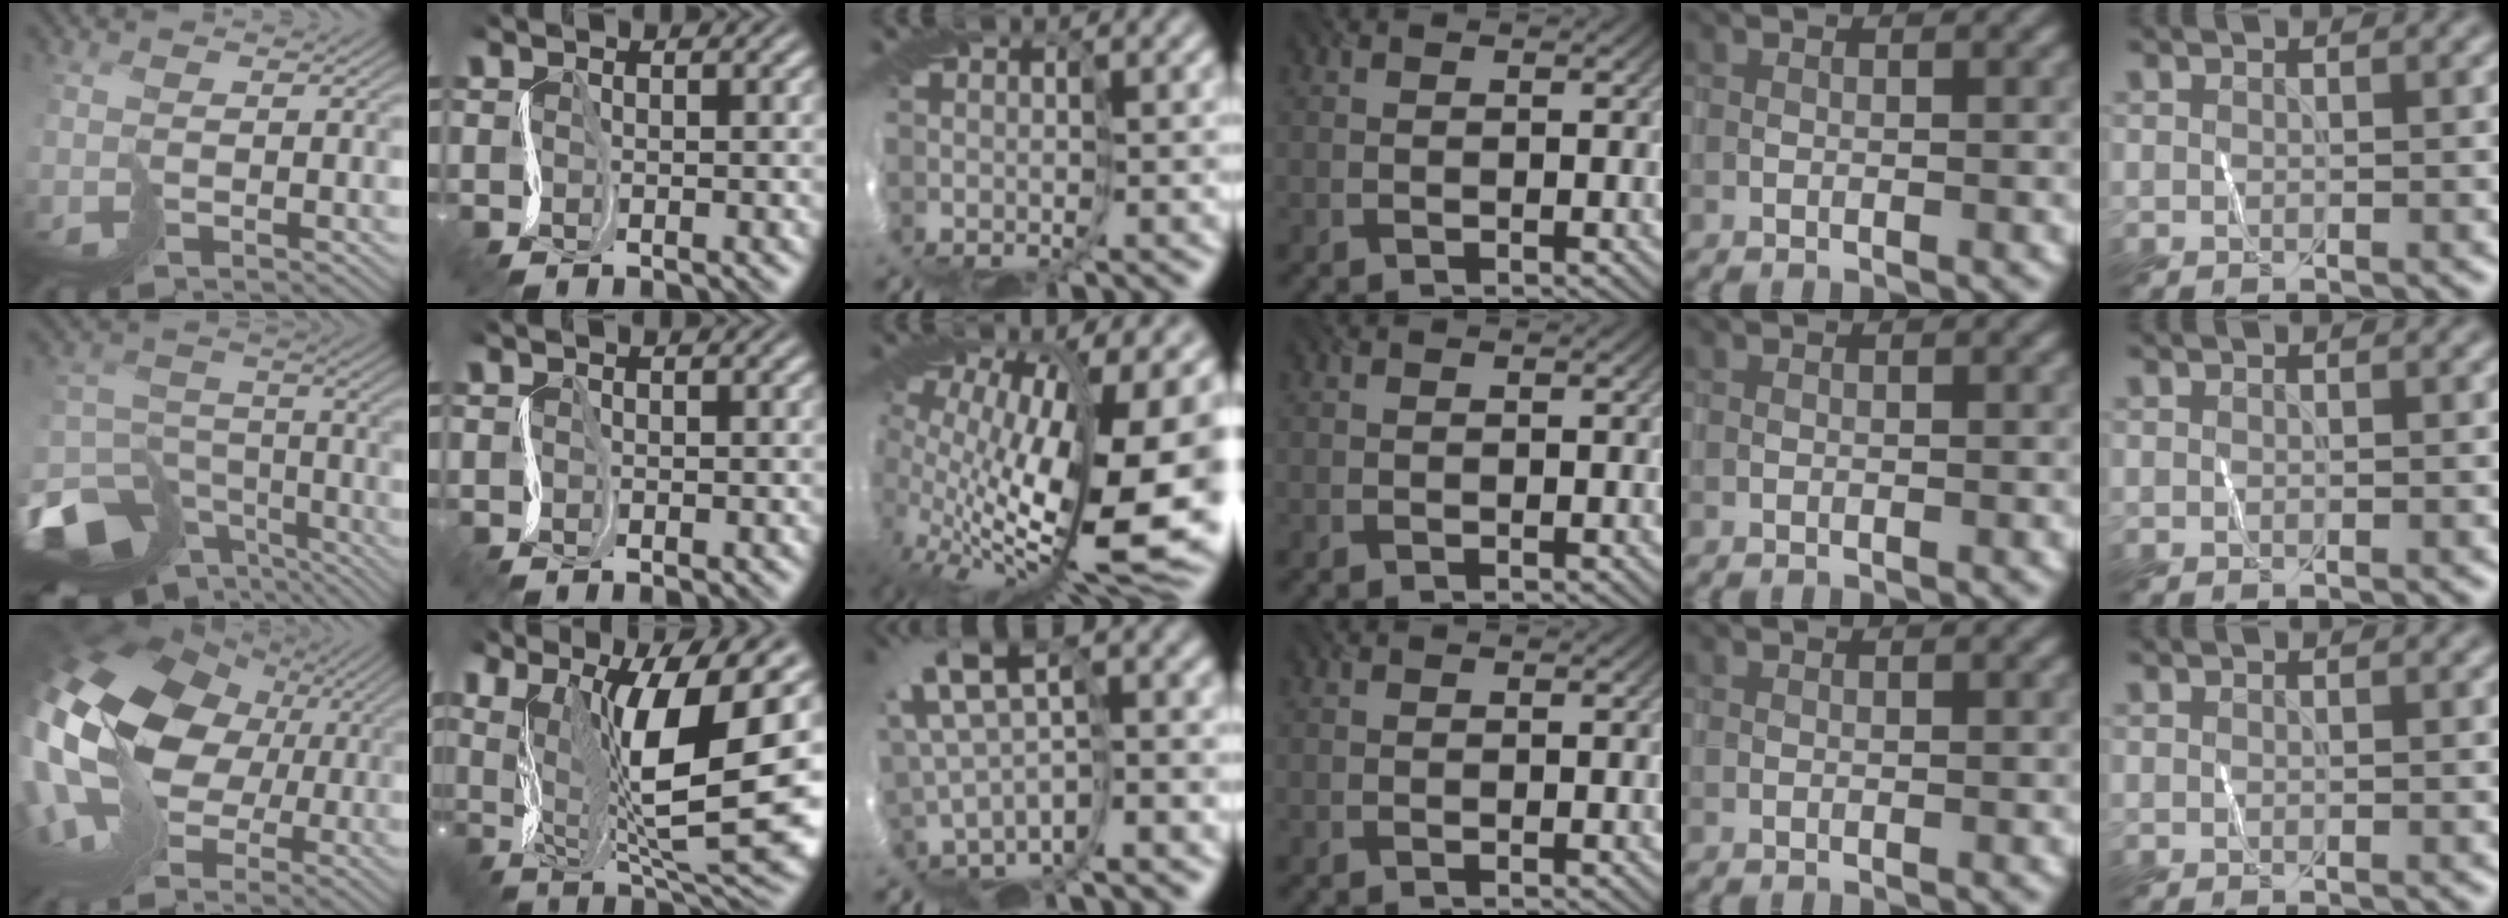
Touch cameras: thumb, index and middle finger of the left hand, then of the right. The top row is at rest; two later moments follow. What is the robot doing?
{"motion": "cut", "object": "paper"}